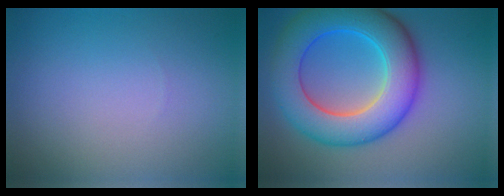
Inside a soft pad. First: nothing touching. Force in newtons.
{"total": 9.9, "press": 9.9, "slide": 0.3}